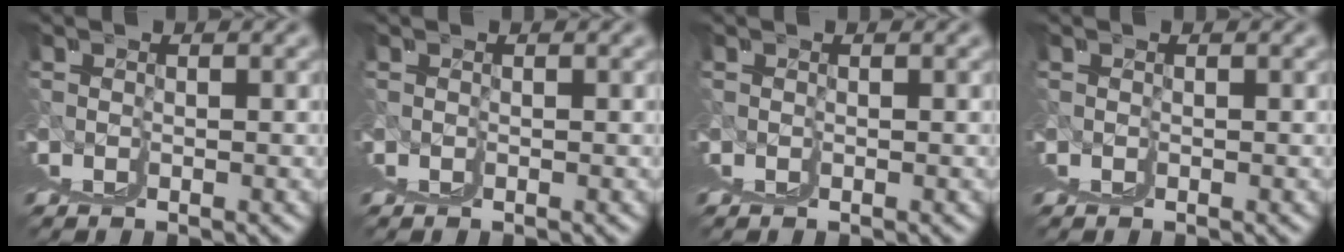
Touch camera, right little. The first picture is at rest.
{"total": 0.0}
{"total": 0.0}
{"total": 0.0}